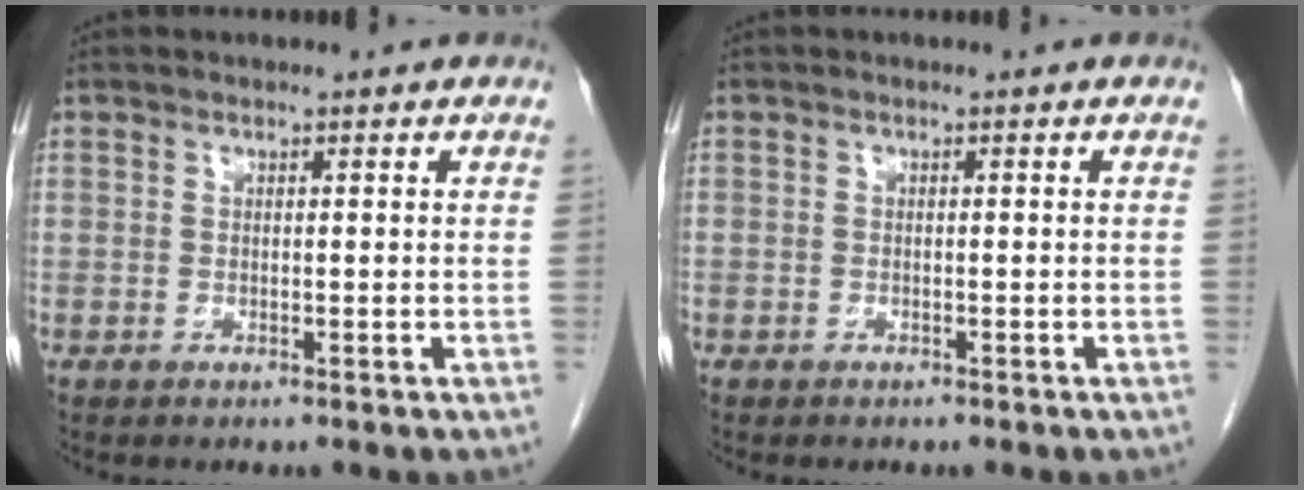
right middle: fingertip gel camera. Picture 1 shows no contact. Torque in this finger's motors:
{"motor_torque": [2.14, 0.00, 1.05, -0.01]}